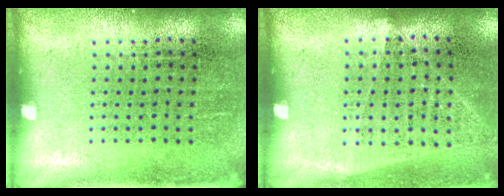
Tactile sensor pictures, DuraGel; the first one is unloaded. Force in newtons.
{"total": 1.0, "press": 0.9, "slide": 0.5}